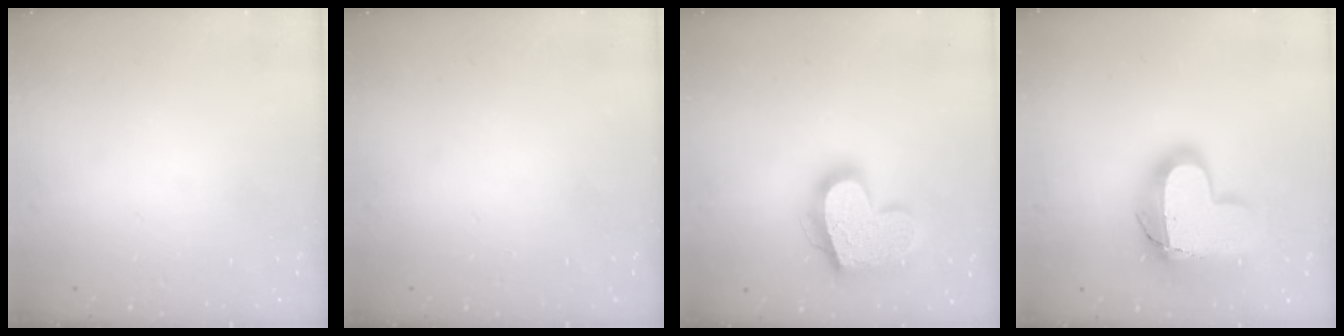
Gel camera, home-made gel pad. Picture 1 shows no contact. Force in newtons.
{"total": 0.0}
{"total": 20.2, "press": 20.2, "slide": 1.5}
{"total": 18.5, "press": 18.5, "slide": 1.2}